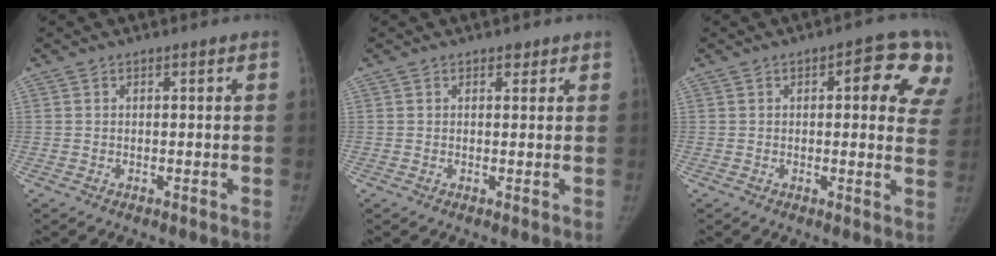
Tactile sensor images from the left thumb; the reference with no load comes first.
{"total": 1.2, "force": [0.9, 0.8, 0.4], "torque": [0.004, -0.005, 0.009]}
{"total": 13.4, "force": [5.2, 5.2, 11.2], "torque": [-0.092, -0.013, 0.047]}